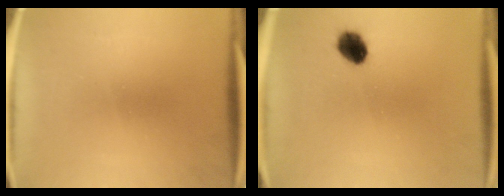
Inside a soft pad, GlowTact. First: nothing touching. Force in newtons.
{"total": 5.5}